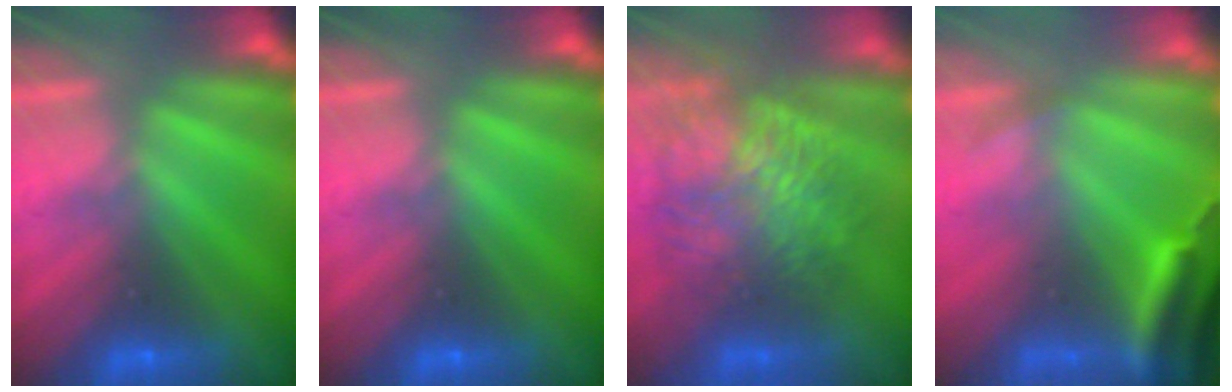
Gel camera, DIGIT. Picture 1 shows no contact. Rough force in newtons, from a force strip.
{"total": 0.0}
{"total": 7.7}
{"total": 3.6}